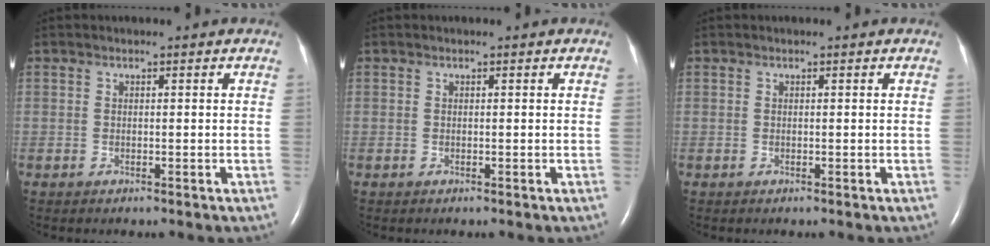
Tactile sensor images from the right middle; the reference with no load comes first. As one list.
[{"total": 0.0}, {"total": 0.0}]